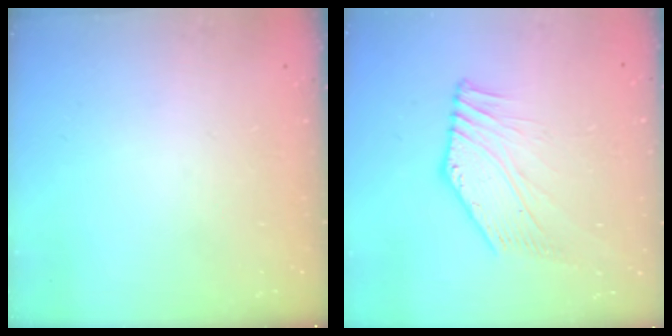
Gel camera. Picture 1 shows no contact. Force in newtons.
{"total": 2.6, "press": 2.5, "slide": 0.9}